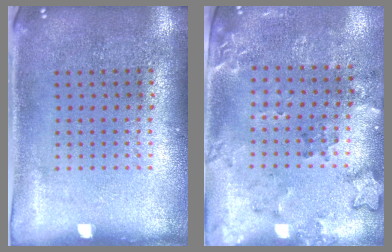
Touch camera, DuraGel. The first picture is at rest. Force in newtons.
{"total": 1.9, "press": 1.6, "slide": 1.1}